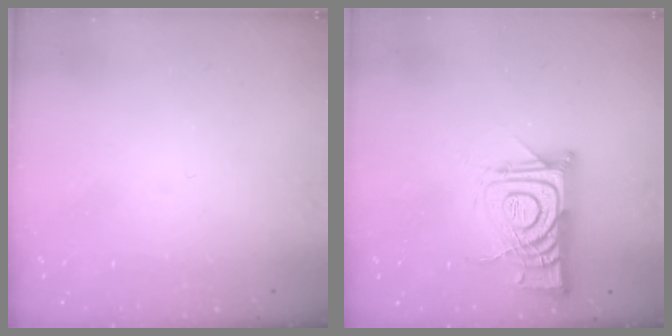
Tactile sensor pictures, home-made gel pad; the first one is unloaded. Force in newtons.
{"total": 14.0, "press": 14.0, "slide": 1.4}